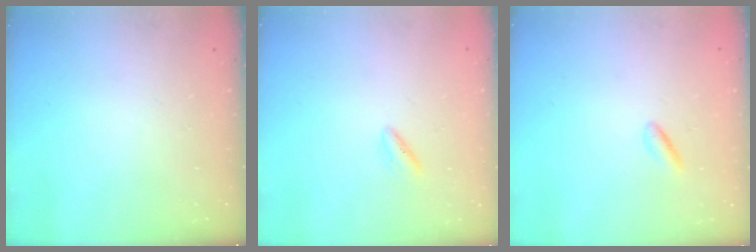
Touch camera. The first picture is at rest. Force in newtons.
{"total": 1.6, "press": 1.4, "slide": 0.8}
{"total": 0.9, "press": 0.6, "slide": 0.6}